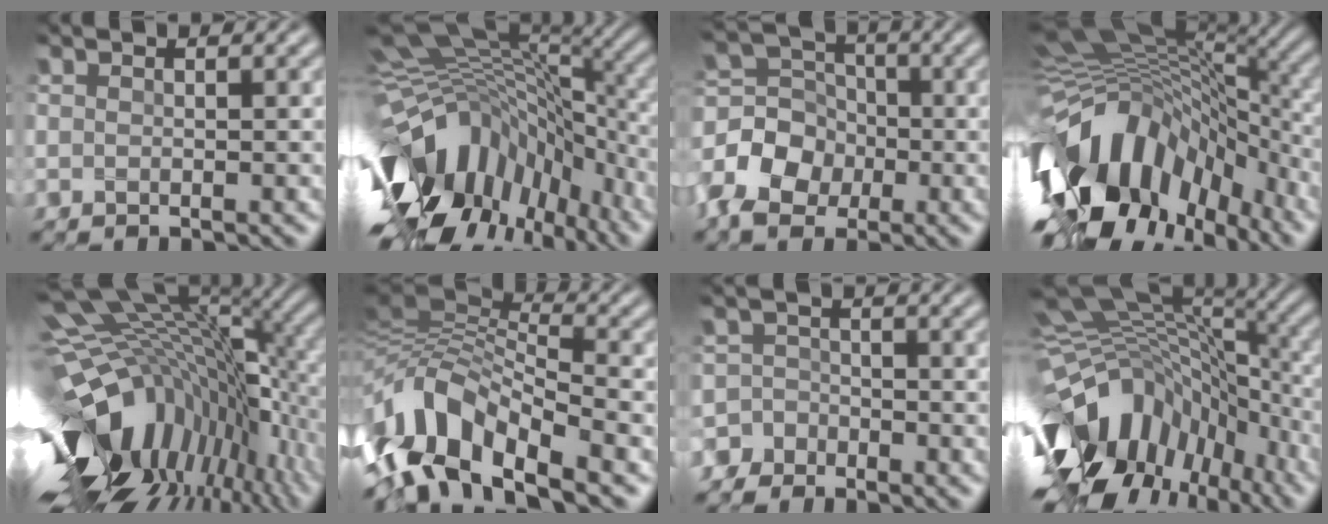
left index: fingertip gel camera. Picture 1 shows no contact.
{"total": 15.4, "force": [-5.2, 8.2, 11.9], "torque": [-0.246, 0.007, -0.091]}
{"total": 5.9, "force": [-2.7, 4.2, 3.3], "torque": [-0.080, 0.009, -0.058]}
{"total": 15.2, "force": [-5.1, 8.9, 11.2], "torque": [-0.229, 0.002, -0.098]}
{"total": 17.4, "force": [-1.7, 8.4, 15.1], "torque": [-0.258, -0.015, 0.000]}
{"total": 9.6, "force": [-5.3, 4.2, 6.8], "torque": [-0.130, 0.016, -0.107]}
{"total": 5.5, "force": [-4.0, 3.8, 0.1], "torque": [0.010, -0.006, -0.086]}
{"total": 14.9, "force": [-6.0, 8.7, 10.5], "torque": [-0.228, -0.003, -0.102]}